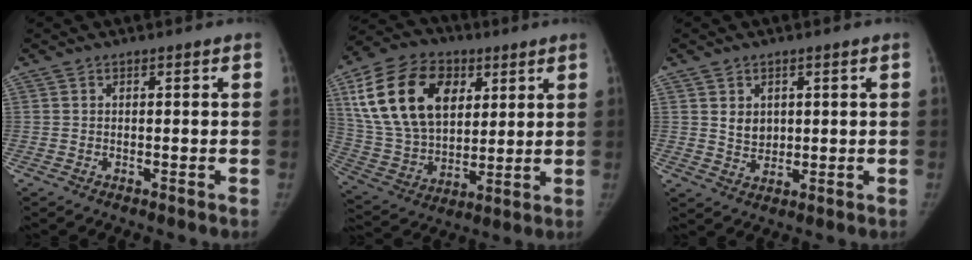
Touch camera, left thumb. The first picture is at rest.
{"total": 23.5, "force": [8.4, 15.7, 15.4], "torque": [-0.275, -0.008, 0.155]}
{"total": 3.9, "force": [1.2, 3.2, 2.0], "torque": [-0.016, -0.011, 0.029]}